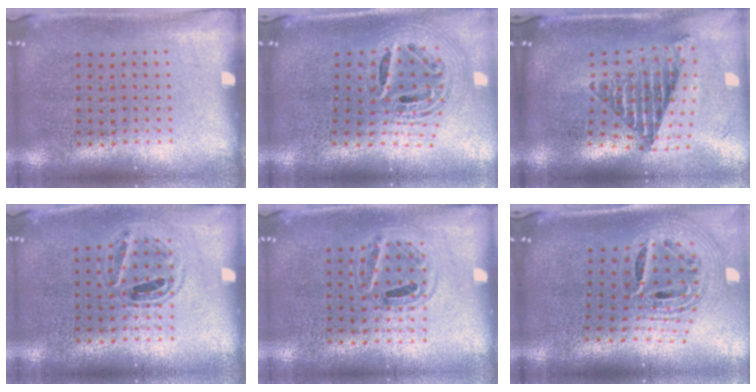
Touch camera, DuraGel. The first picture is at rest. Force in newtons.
{"total": 2.5, "press": 1.8, "slide": 1.7}
{"total": 2.4, "press": 1.6, "slide": 1.9}
{"total": 0.9, "press": 0.9, "slide": 0.2}
{"total": 0.9, "press": 0.8, "slide": 0.3}
{"total": 2.2, "press": 1.6, "slide": 1.5}